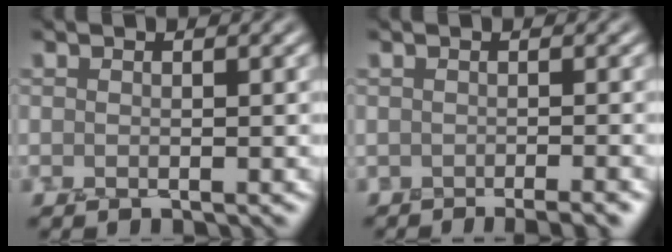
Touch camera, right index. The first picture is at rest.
{"total": 2.6, "force": [-1.6, 0.8, 1.8], "torque": [0.016, 0.012, -0.019]}